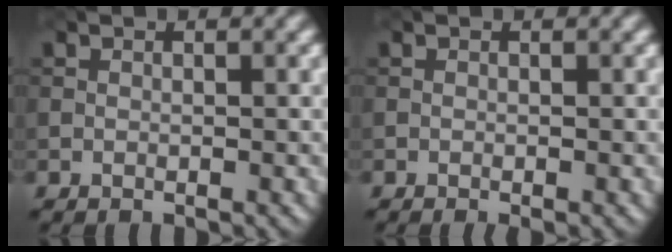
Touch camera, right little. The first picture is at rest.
{"total": 1.2, "force": [-0.4, 0.4, 1.1], "torque": [-0.018, -0.002, -0.009]}